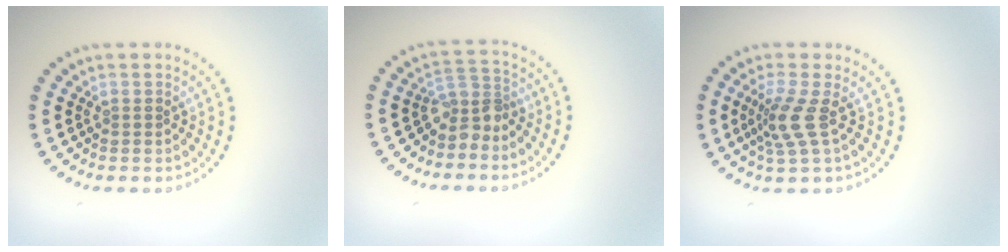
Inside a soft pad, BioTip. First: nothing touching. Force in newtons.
{"total": 2.6, "press": 1.9, "slide": 1.8}
{"total": 2.8, "press": 2.0, "slide": 1.9}